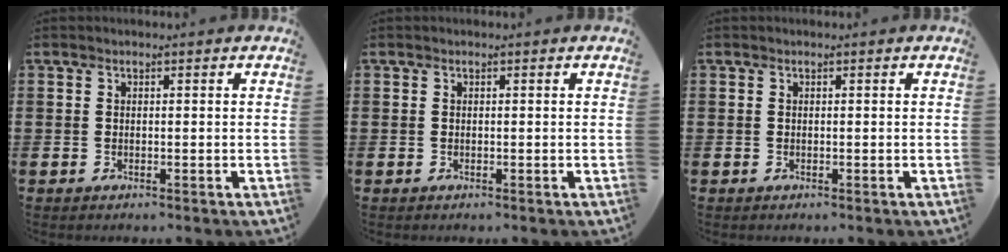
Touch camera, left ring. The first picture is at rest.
{"total": 0.0}
{"total": 0.0}